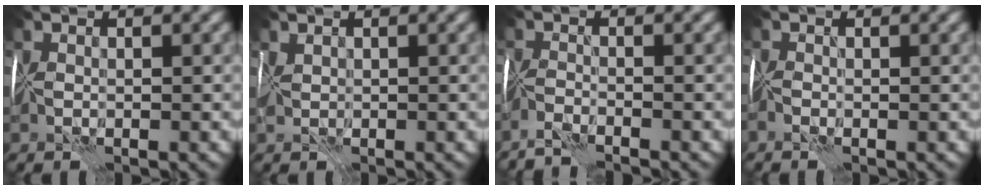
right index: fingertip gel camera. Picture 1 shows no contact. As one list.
[{"total": 0.6, "force": [0.3, -0.4, 0.0], "torque": [0.001, -0.002, 0.010]}, {"total": 3.4, "force": [-2.9, -1.7, -0.4], "torque": [0.010, -0.008, -0.061]}, {"total": 1.1, "force": [-1.0, 0.2, 0.4], "torque": [-0.008, -0.008, -0.022]}]